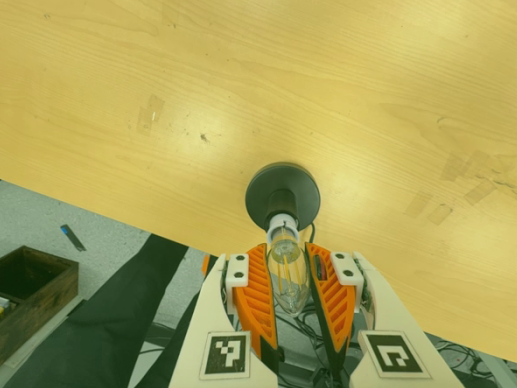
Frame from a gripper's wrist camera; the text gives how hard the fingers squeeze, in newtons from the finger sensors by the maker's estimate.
{"total": 13.2, "left": 13.6, "right": 12.8}